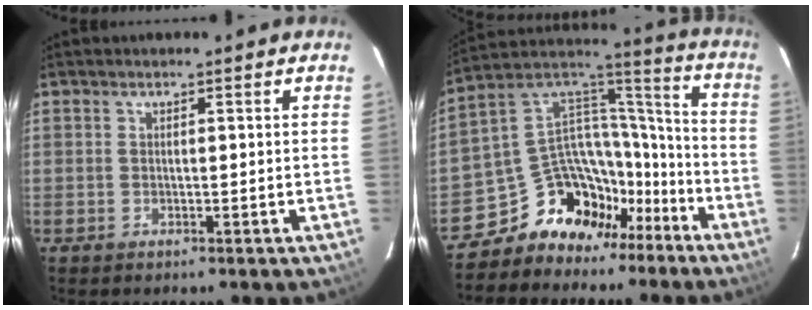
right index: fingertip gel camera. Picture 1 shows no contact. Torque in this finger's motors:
{"motor_torque": [0.43, -0.56, 0.12, -0.07]}